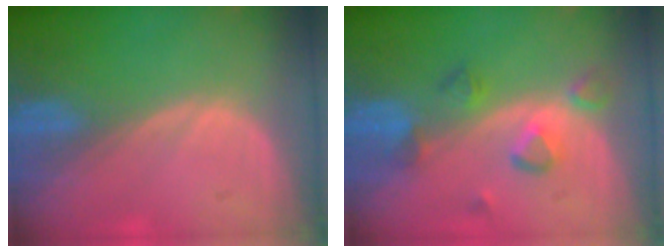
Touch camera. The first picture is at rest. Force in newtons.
{"total": 4.8, "press": 4.8, "slide": 0.7}